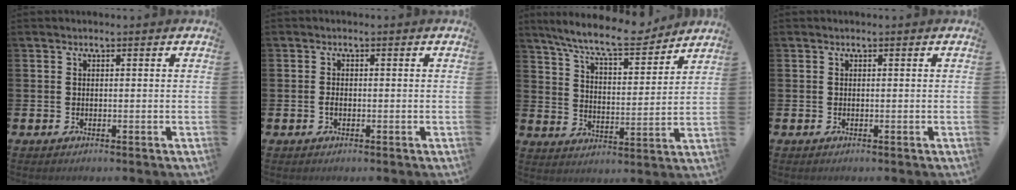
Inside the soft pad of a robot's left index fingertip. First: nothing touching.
{"total": 1.0, "force": [-0.4, 0.6, 0.7], "torque": [-0.013, 0.002, -0.009]}
{"total": 9.6, "force": [8.7, 1.4, 3.8], "torque": [-0.101, -0.050, 0.152]}
{"total": 0.0}